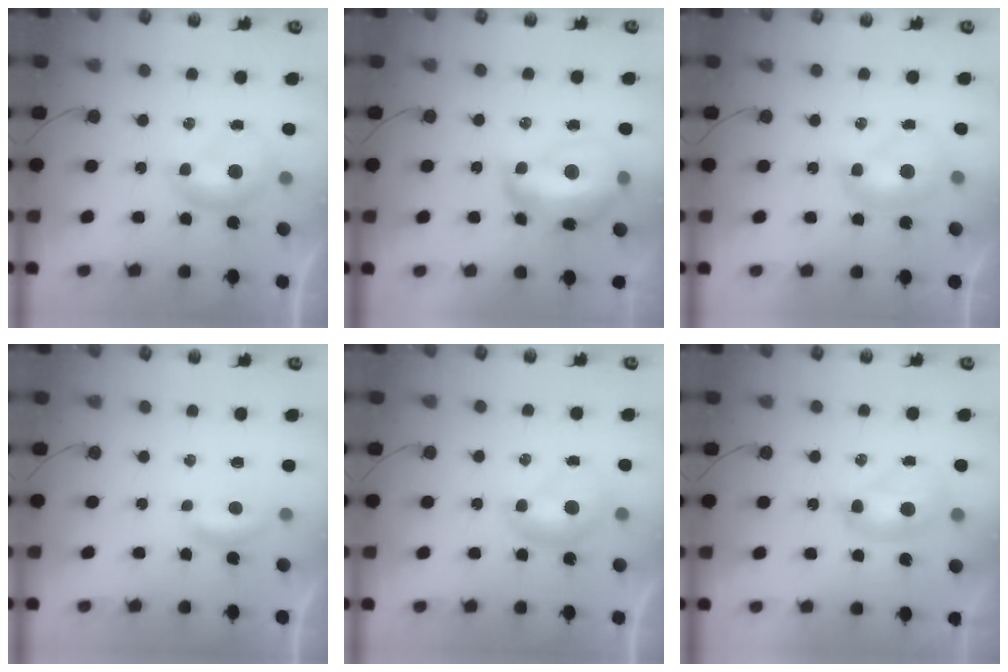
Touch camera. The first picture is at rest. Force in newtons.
{"total": 9.2, "press": 9.0, "slide": 1.7}
{"total": 2.2, "press": 2.1, "slide": 0.3}
{"total": 1.5, "press": 1.4, "slide": 0.4}
{"total": 0.0}
{"total": 2.7, "press": 2.7, "slide": 0.1}